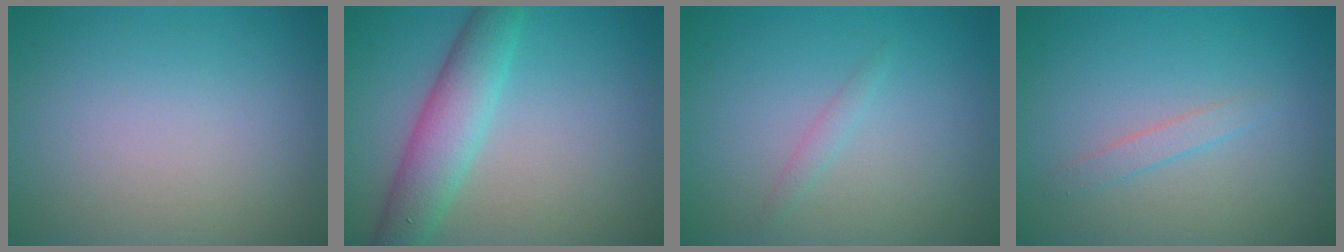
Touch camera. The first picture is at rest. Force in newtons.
{"total": 5.1, "press": 5.1, "slide": 0.1}
{"total": 0.9, "press": 0.8, "slide": 0.0}
{"total": 1.1, "press": 1.1, "slide": 0.1}